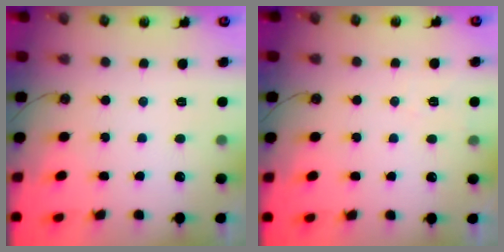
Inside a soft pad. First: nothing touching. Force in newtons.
{"total": 7.3, "press": 5.8, "slide": 4.4}